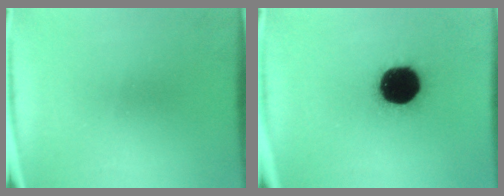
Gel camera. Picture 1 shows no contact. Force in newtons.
{"total": 19.3}